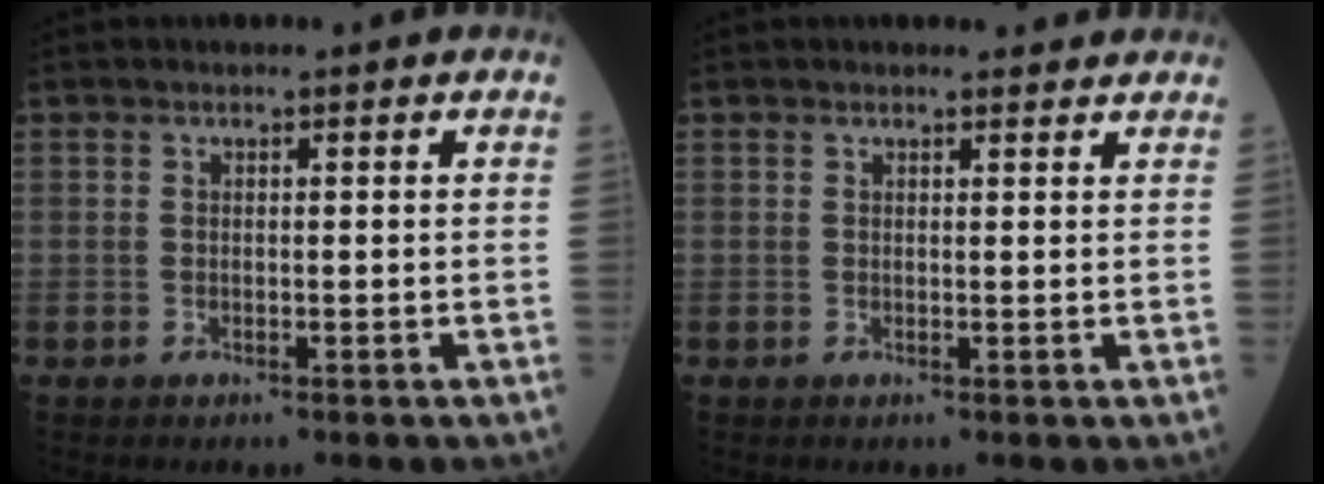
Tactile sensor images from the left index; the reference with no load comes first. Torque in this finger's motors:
{"motor_torque": [-0.14, -0.60, 0.17, 0.02]}